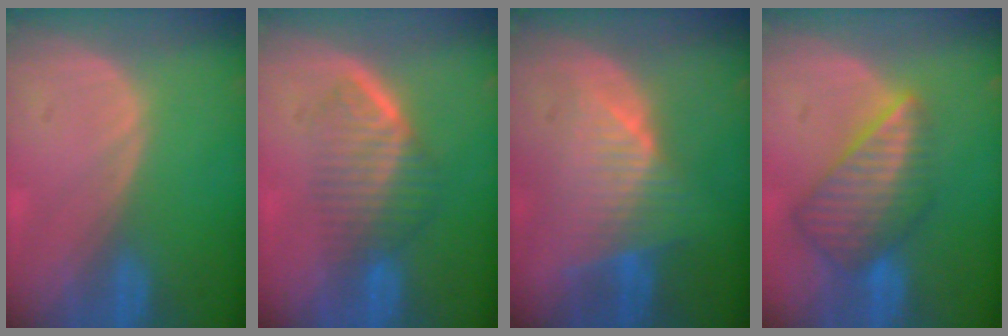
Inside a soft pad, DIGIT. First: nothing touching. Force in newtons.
{"total": 6.7, "press": 5.8, "slide": 3.2}
{"total": 7.9, "press": 6.9, "slide": 3.9}
{"total": 8.8, "press": 7.6, "slide": 4.4}